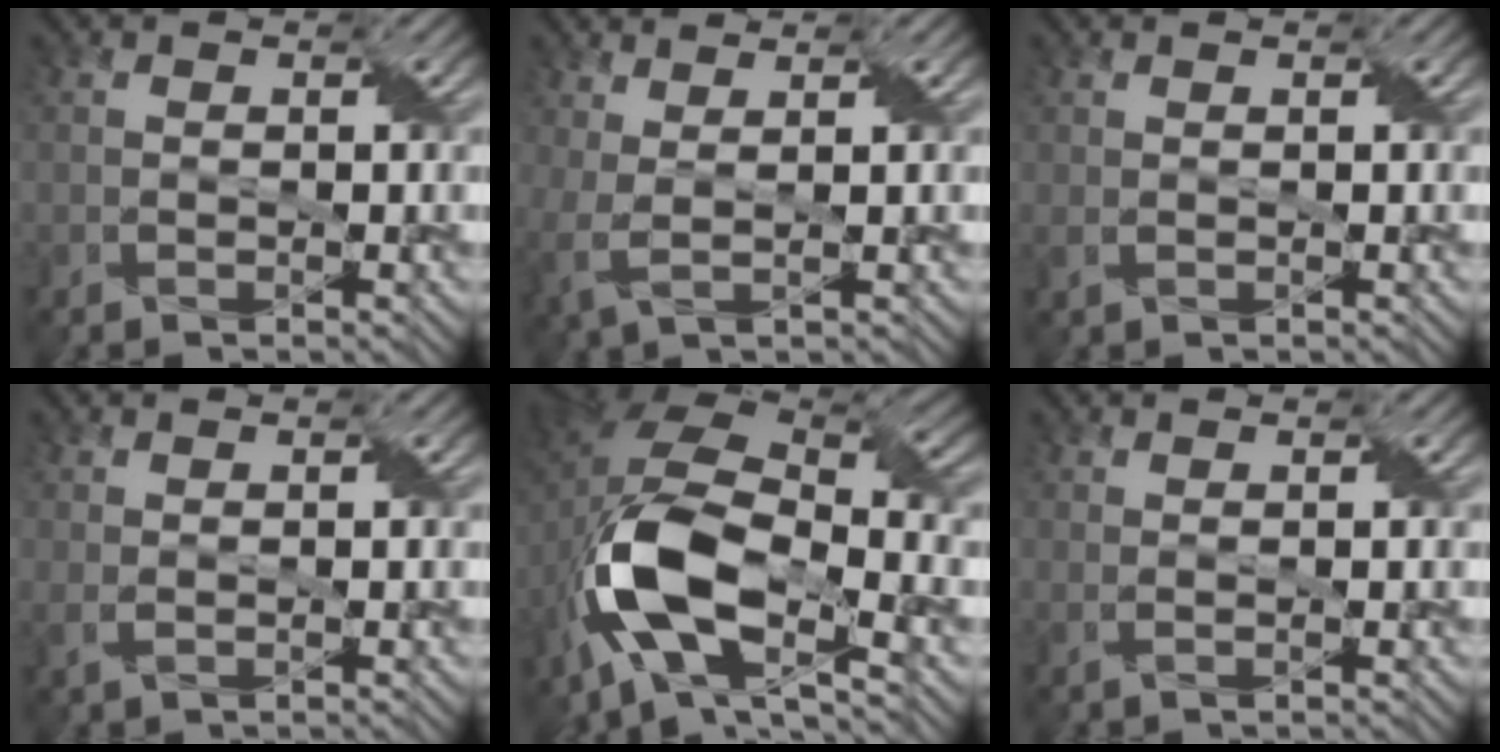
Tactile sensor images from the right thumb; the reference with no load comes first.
{"total": 3.2, "force": [1.4, 0.7, 2.8], "torque": [-0.067, 0.008, 0.027]}
{"total": 0.9, "force": [0.3, 0.4, 0.8], "torque": [-0.021, 0.004, 0.009]}
{"total": 1.3, "force": [0.7, 0.4, 1.1], "torque": [-0.030, 0.004, 0.016]}
{"total": 14.3, "force": [-4.9, 6.8, 11.6], "torque": [-0.237, -0.009, -0.101]}
{"total": 1.2, "force": [0.8, 0.1, 0.9], "torque": [-0.021, 0.001, 0.010]}